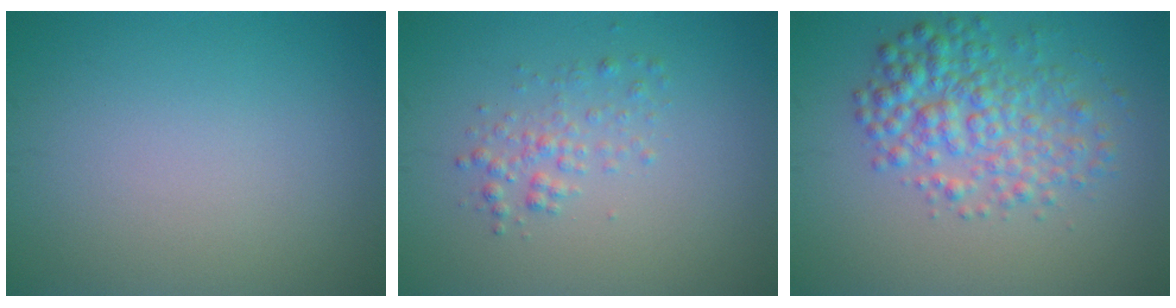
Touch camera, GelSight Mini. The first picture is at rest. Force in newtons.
{"total": 1.8, "press": 1.8, "slide": 0.0}
{"total": 5.1, "press": 5.1, "slide": 0.1}